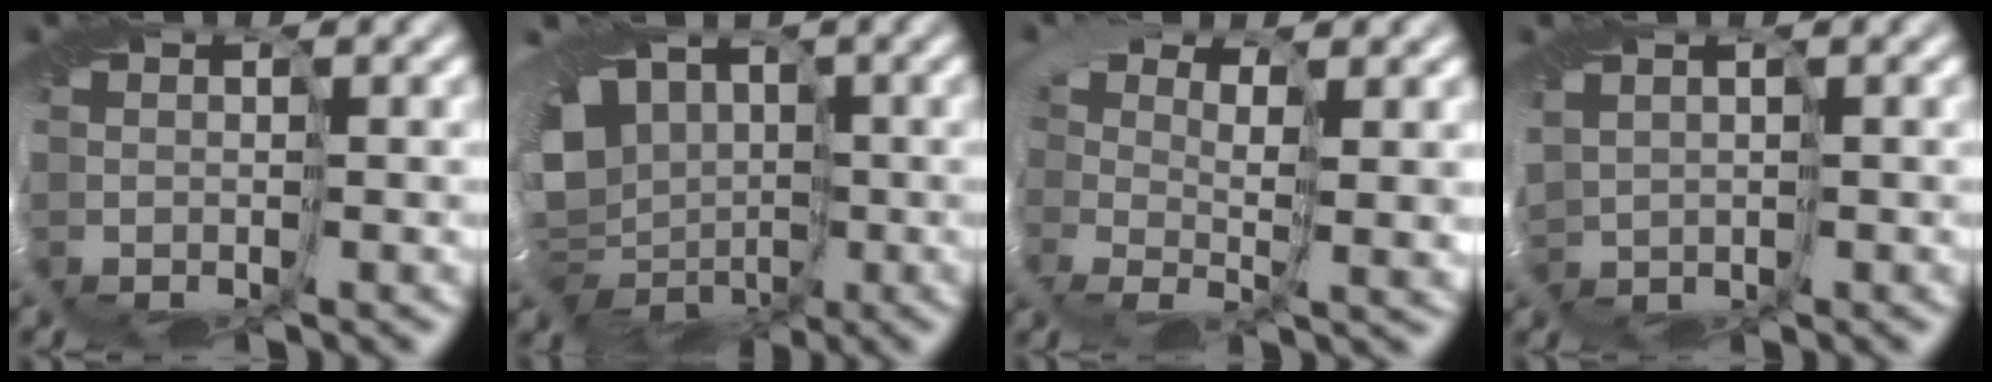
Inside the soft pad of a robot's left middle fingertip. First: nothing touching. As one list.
[{"total": 8.4, "force": [-0.5, 6.9, 4.8], "torque": [-0.067, -0.029, -0.008]}, {"total": 1.8, "force": [0.8, -0.1, 1.6], "torque": [-0.017, -0.012, 0.007]}, {"total": 1.0, "force": [-0.6, 0.7, 0.4], "torque": [-0.004, -0.010, -0.015]}]